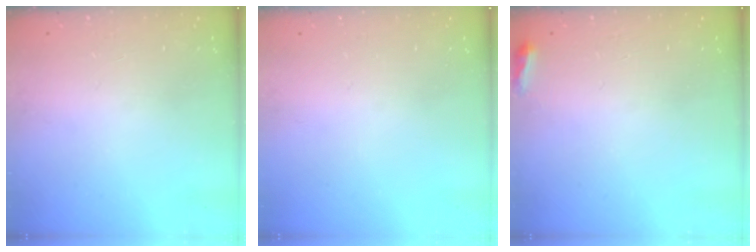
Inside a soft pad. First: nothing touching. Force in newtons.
{"total": 0.0}
{"total": 4.5, "press": 4.4, "slide": 1.1}